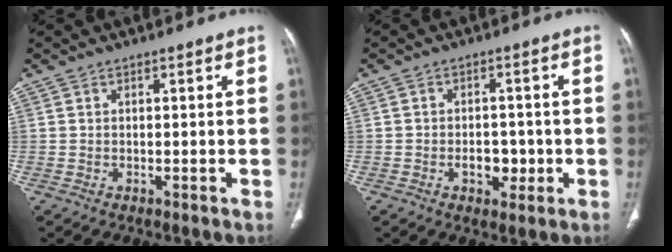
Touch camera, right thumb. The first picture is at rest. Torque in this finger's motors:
{"motor_torque": [0.09, 0.24, 0.92, 0.04, 0.03]}